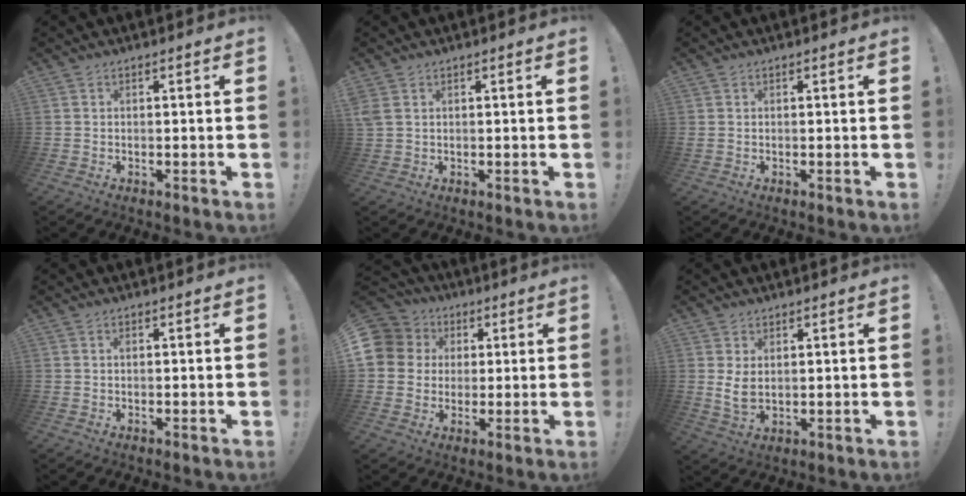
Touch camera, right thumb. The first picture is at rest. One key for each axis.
{"total": 2.6, "fx": 1.0, "fy": 1.4, "fz": 2.0, "tx": -0.048, "ty": 0.001, "tz": 0.020}
{"total": 0.0}
{"total": 0.0}
{"total": 10.7, "fx": 1.9, "fy": 9.8, "fz": 3.7, "tx": -0.073, "ty": -0.002, "tz": 0.039}
{"total": 5.3, "fx": 1.7, "fy": 3.0, "fz": 4.0, "tx": -0.060, "ty": -0.013, "tz": 0.032}